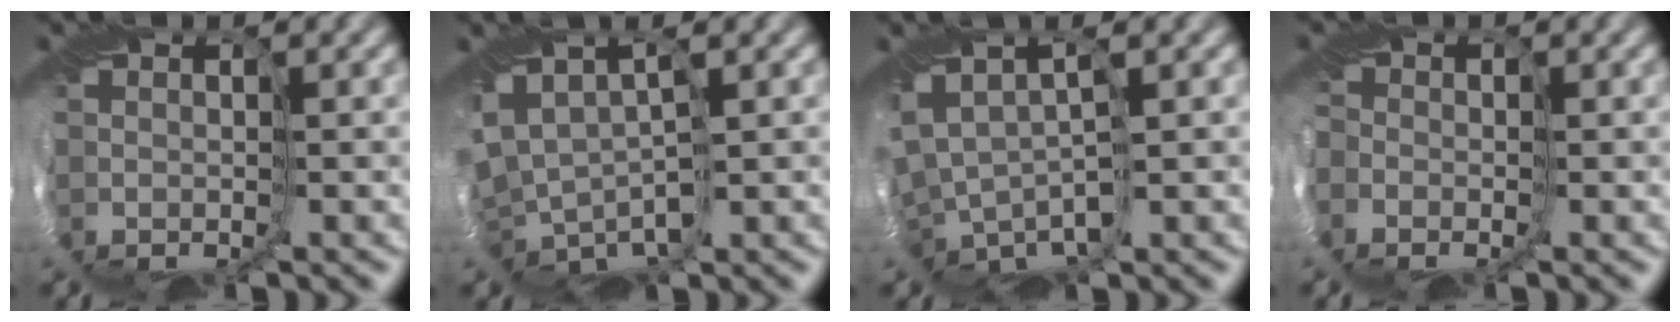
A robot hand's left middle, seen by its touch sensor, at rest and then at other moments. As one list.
[{"total": 3.9, "force": [0.1, 2.6, 2.9], "torque": [-0.078, 0.013, 0.031]}, {"total": 3.5, "force": [0.1, 2.0, 2.8], "torque": [-0.076, 0.007, 0.027]}, {"total": 4.4, "force": [-0.9, 3.4, 2.6], "torque": [-0.031, 0.015, -0.037]}]